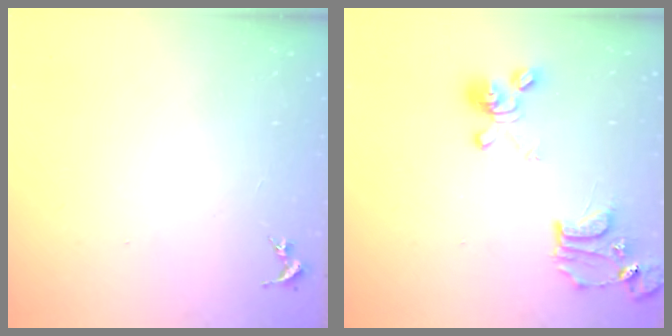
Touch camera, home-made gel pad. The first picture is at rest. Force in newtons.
{"total": 15.3, "press": 15.3, "slide": 1.1}